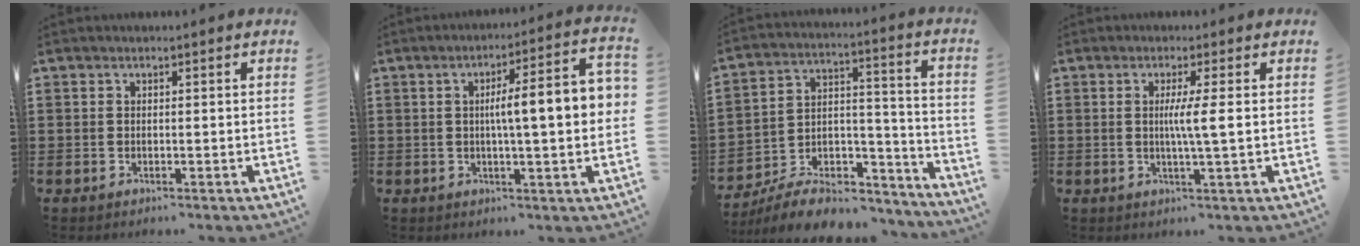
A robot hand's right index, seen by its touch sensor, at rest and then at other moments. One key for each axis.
{"total": 9.4, "fx": 0.8, "fy": 1.4, "fz": 9.3, "tx": -0.151, "ty": -0.002, "tz": 0.005}
{"total": 8.2, "fx": -6.6, "fy": 3.7, "fz": 3.2, "tx": -0.056, "ty": 0.019, "tz": -0.124}
{"total": 4.2, "fx": 0.3, "fy": -0.4, "fz": 4.2, "tx": -0.078, "ty": -0.008, "tz": 0.001}